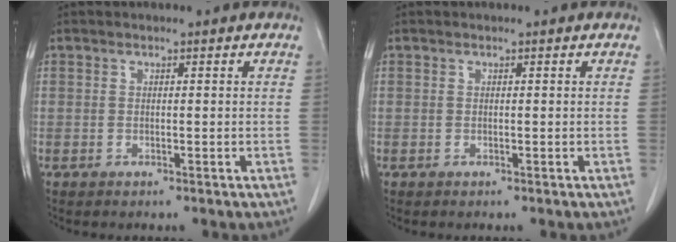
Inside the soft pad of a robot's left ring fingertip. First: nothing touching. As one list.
[{"total": 0.0}]